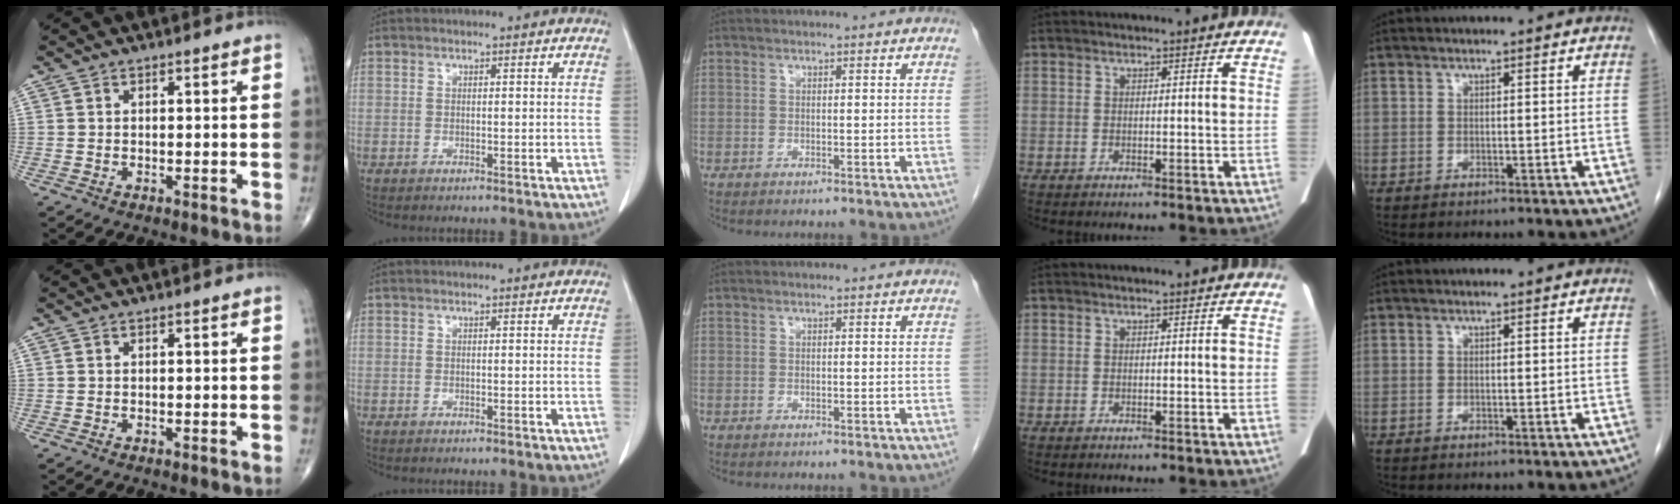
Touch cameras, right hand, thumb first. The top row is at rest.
{}